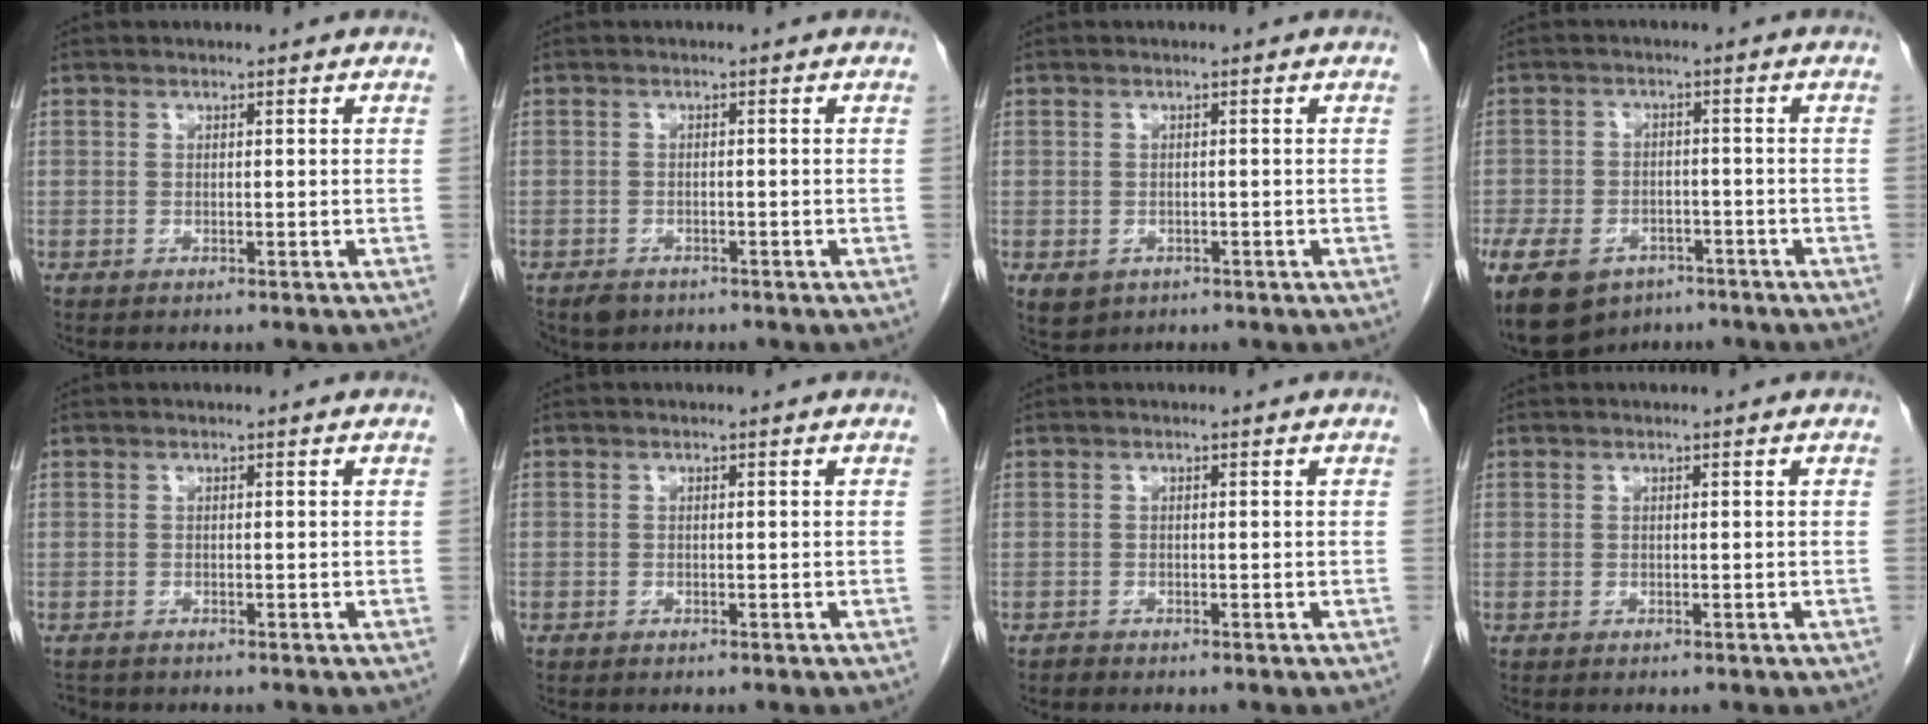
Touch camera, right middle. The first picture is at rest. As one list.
[{"total": 2.3, "force": [-1.6, 1.4, 0.6], "torque": [-0.014, 0.000, -0.023]}, {"total": 3.1, "force": [-1.5, 2.5, 1.1], "torque": [-0.018, -0.001, -0.013]}, {"total": 22.8, "force": [-12.4, 16.0, 10.5], "torque": [-0.338, -0.028, -0.179]}, {"total": 1.7, "force": [-1.5, 0.7, 0.3], "torque": [-0.010, -0.004, -0.023]}, {"total": 0.6, "force": [-0.5, 0.4, 0.1], "torque": [-0.008, 0.002, -0.009]}, {"total": 0.5, "force": [-0.5, 0.2, 0.0], "torque": [-0.005, -0.001, -0.011]}, {"total": 0.0}]